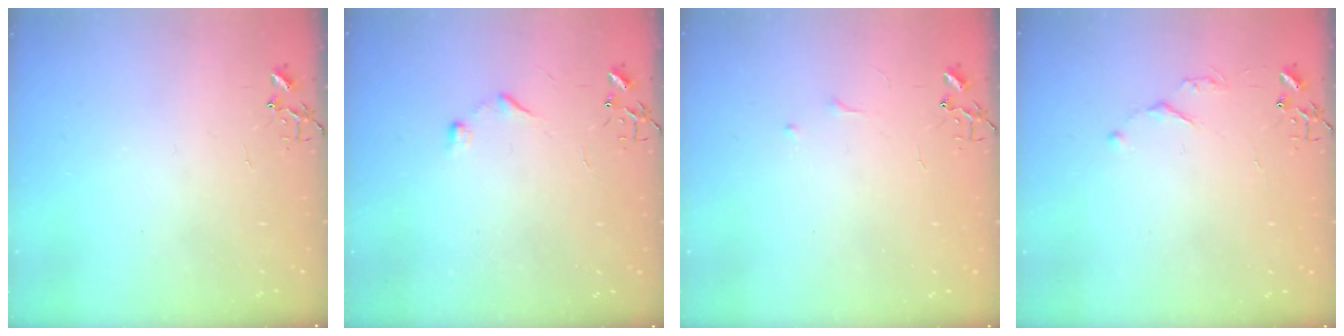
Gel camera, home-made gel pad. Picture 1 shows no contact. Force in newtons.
{"total": 6.7, "press": 6.7, "slide": 0.7}
{"total": 4.7, "press": 4.7, "slide": 0.7}
{"total": 4.3, "press": 4.3, "slide": 0.7}